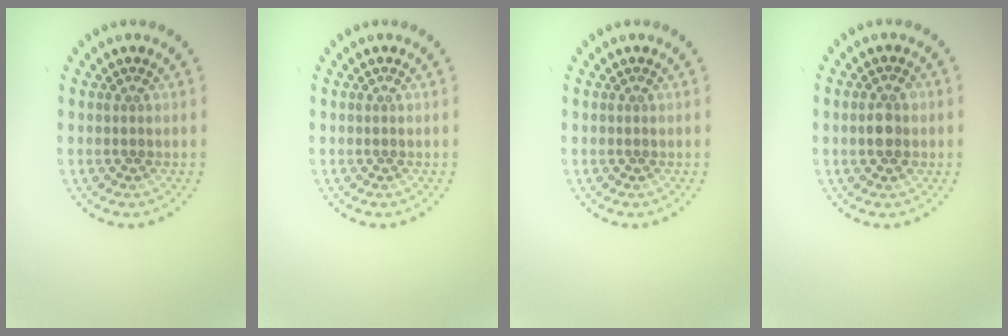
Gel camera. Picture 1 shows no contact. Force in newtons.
{"total": 0.0}
{"total": 0.0}
{"total": 2.1, "press": 2.1, "slide": 0.2}